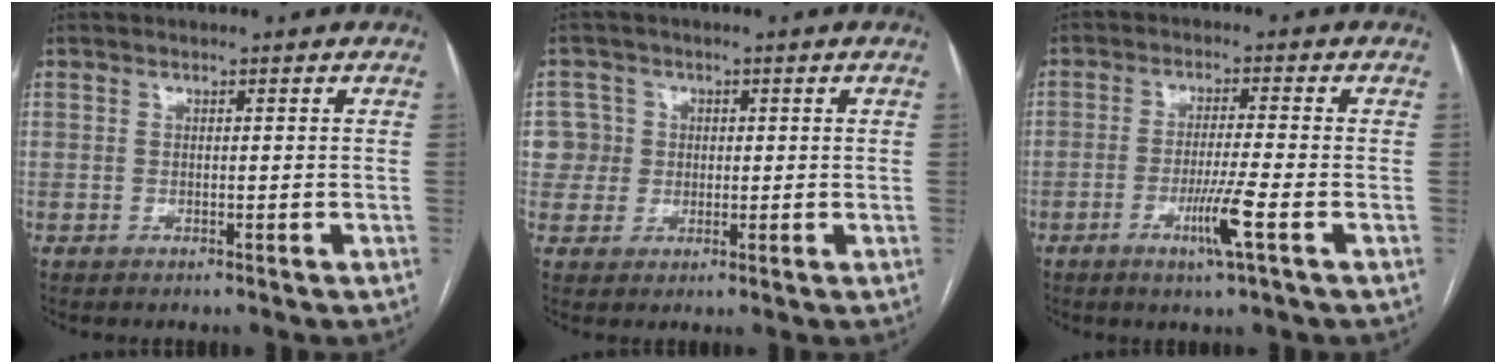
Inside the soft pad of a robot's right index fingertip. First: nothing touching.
{"total": 4.8, "force": [0.7, 4.7, -0.3], "torque": [0.022, 0.016, 0.016]}
{"total": 5.8, "force": [-2.4, -0.6, 5.2], "torque": [-0.098, -0.013, -0.046]}